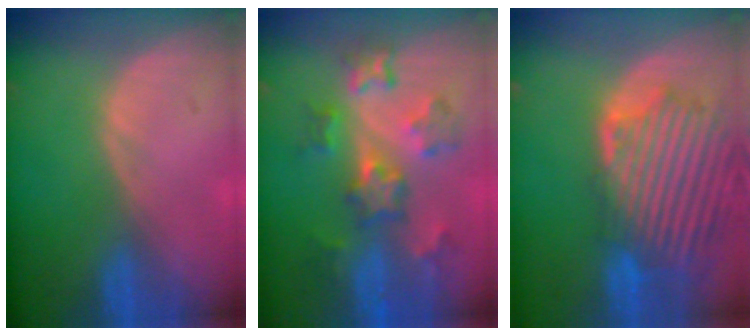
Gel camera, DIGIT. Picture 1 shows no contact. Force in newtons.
{"total": 8.3, "press": 7.9, "slide": 2.5}
{"total": 13.5, "press": 11.7, "slide": 6.8}